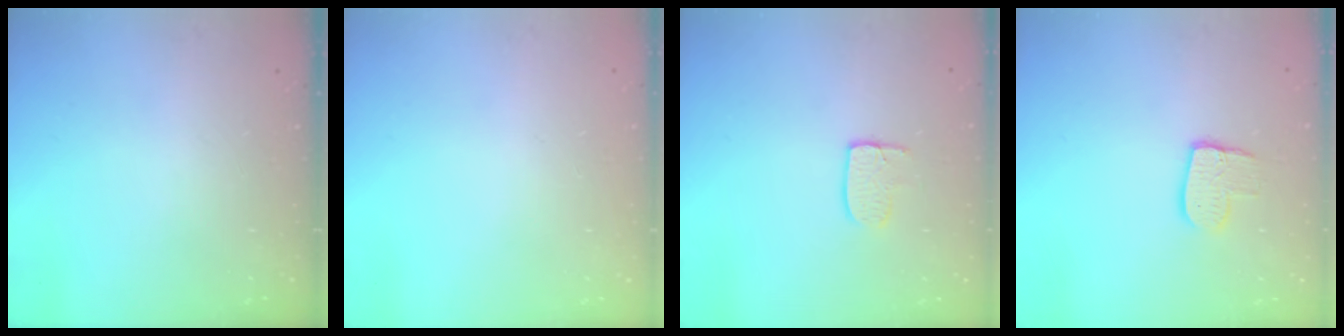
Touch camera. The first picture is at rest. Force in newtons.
{"total": 0.0}
{"total": 5.9, "press": 5.9, "slide": 0.4}
{"total": 8.9, "press": 8.8, "slide": 0.5}